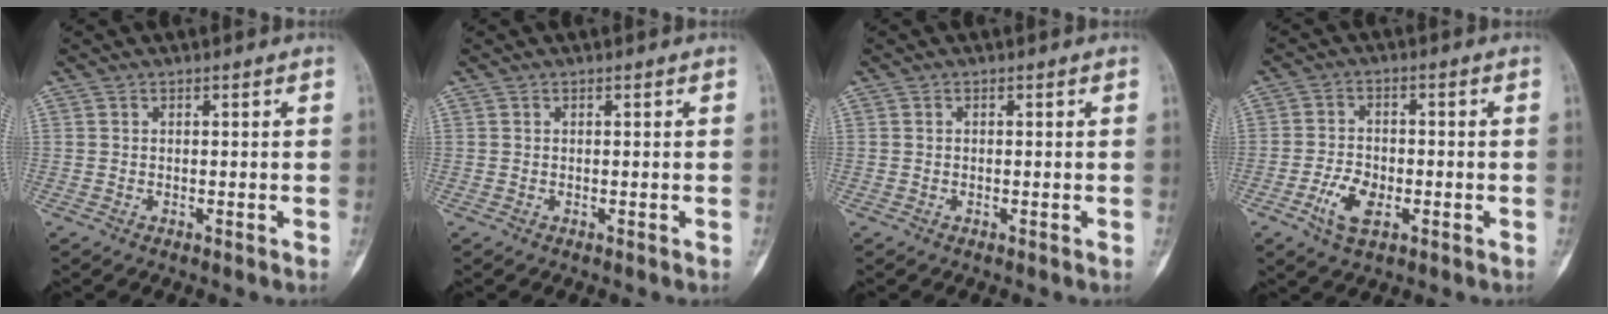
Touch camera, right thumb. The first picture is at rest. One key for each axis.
{"total": 0.0}
{"total": 0.0}
{"total": 6.4, "fx": -2.6, "fy": 3.5, "fz": 4.7, "tx": -0.087, "ty": 0.010, "tz": -0.048}